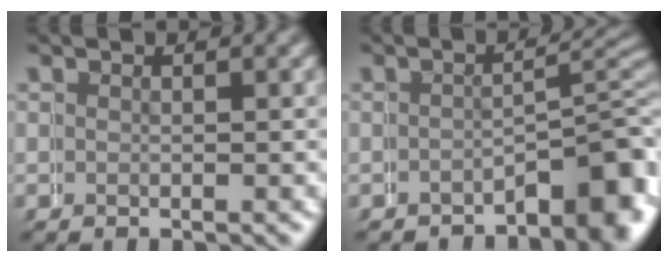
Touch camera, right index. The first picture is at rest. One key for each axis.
{"total": 6.3, "fx": -3.8, "fy": 1.7, "fz": 4.7, "tx": -0.045, "ty": -0.001, "tz": -0.053}